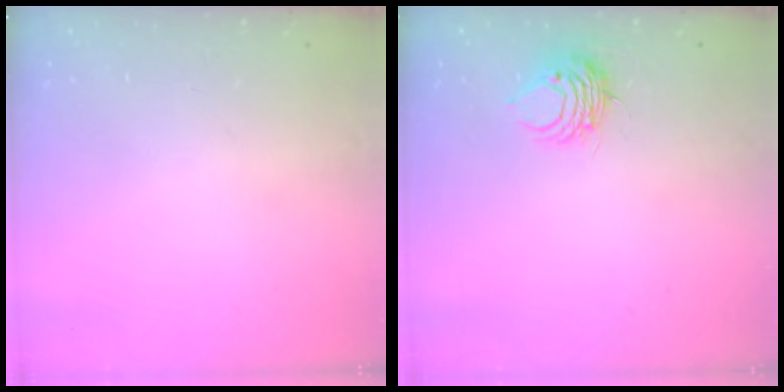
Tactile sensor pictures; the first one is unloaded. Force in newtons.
{"total": 7.4, "press": 7.4, "slide": 0.3}